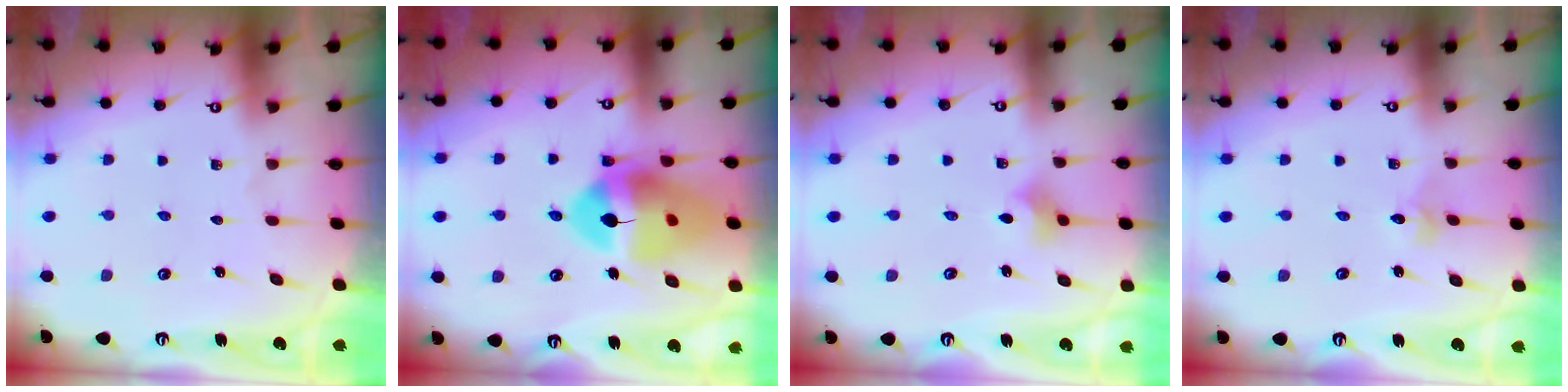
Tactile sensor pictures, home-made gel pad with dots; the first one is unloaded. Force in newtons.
{"total": 17.7, "press": 17.6, "slide": 2.2}
{"total": 3.8, "press": 3.8, "slide": 0.6}
{"total": 2.2, "press": 2.2, "slide": 0.2}